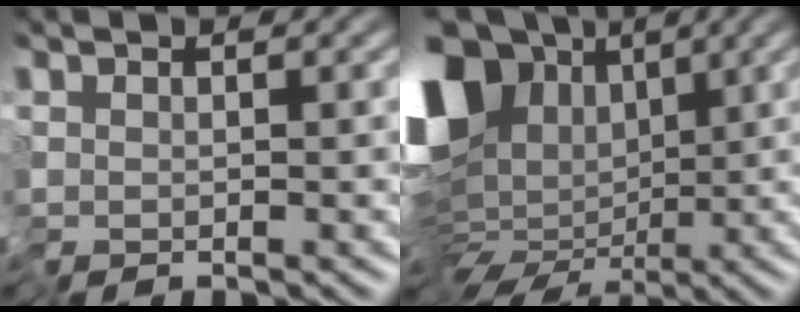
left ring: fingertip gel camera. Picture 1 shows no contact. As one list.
[{"total": 16.5, "force": [0.1, 11.9, 11.4], "torque": [-0.200, -0.010, 0.015]}]